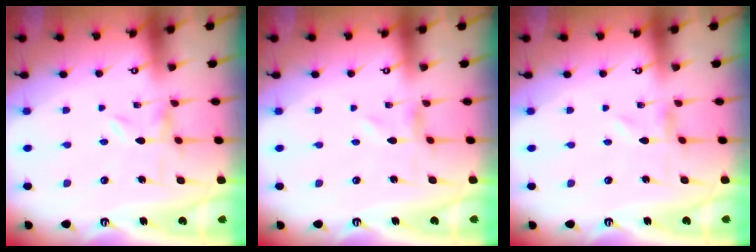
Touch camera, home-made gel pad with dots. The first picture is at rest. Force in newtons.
{"total": 0.0}
{"total": 0.0}